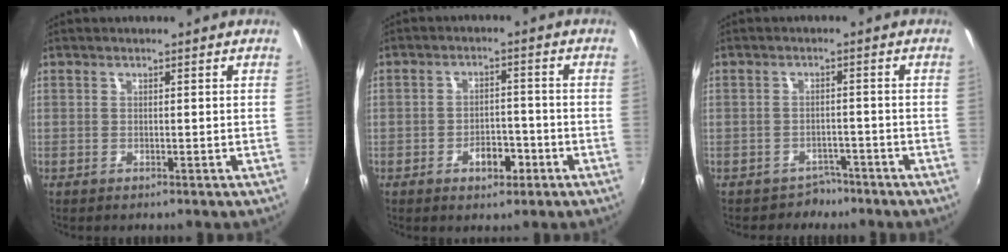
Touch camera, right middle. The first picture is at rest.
{"total": 4.8, "force": [-2.6, 2.8, 3.0], "torque": [-0.052, 0.003, -0.034]}
{"total": 3.6, "force": [-2.9, 2.2, -0.1], "torque": [-0.002, 0.007, -0.044]}